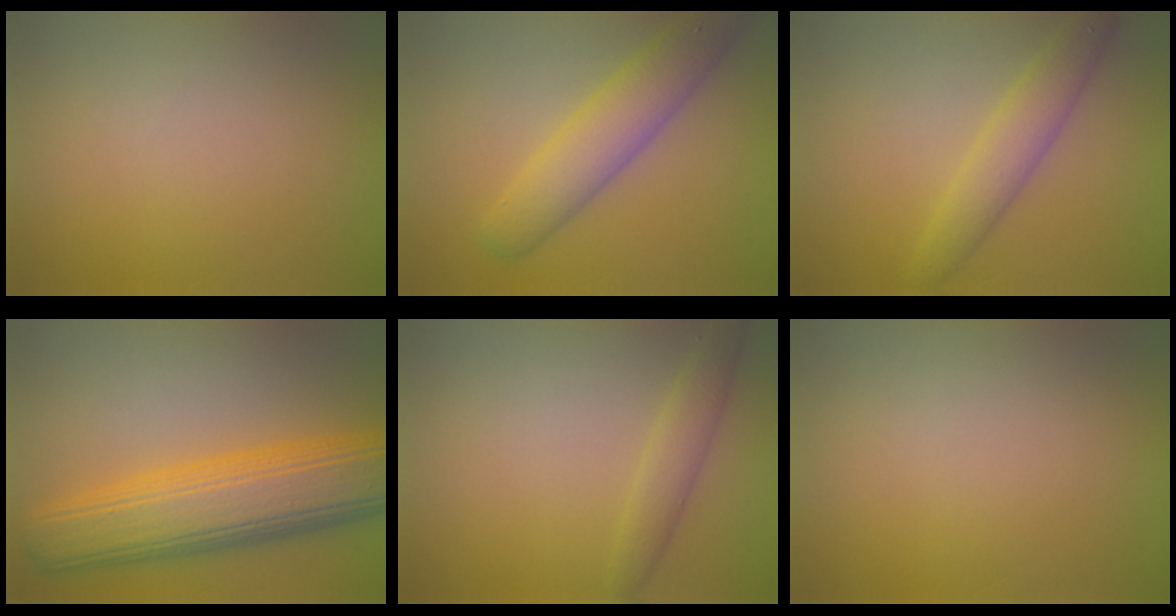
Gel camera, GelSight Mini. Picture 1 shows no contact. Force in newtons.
{"total": 4.9, "press": 4.9, "slide": 0.1}
{"total": 3.0, "press": 3.0, "slide": 0.1}
{"total": 9.8, "press": 9.8, "slide": 0.3}
{"total": 2.0, "press": 2.0, "slide": 0.3}
{"total": 0.0}